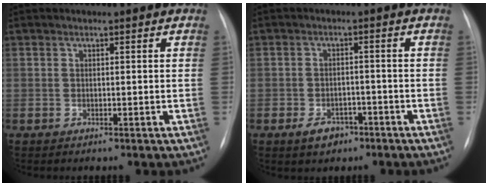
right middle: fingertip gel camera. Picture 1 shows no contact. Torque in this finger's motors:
{"motor_torque": [0.40, -0.29, 0.20, 0.04]}